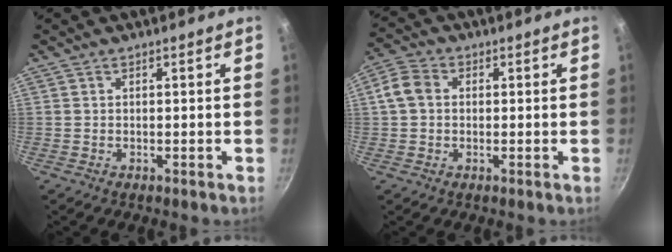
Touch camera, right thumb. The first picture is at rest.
{"total": 5.4, "force": [0.5, 4.4, 3.1], "torque": [-0.051, 0.011, -0.006]}